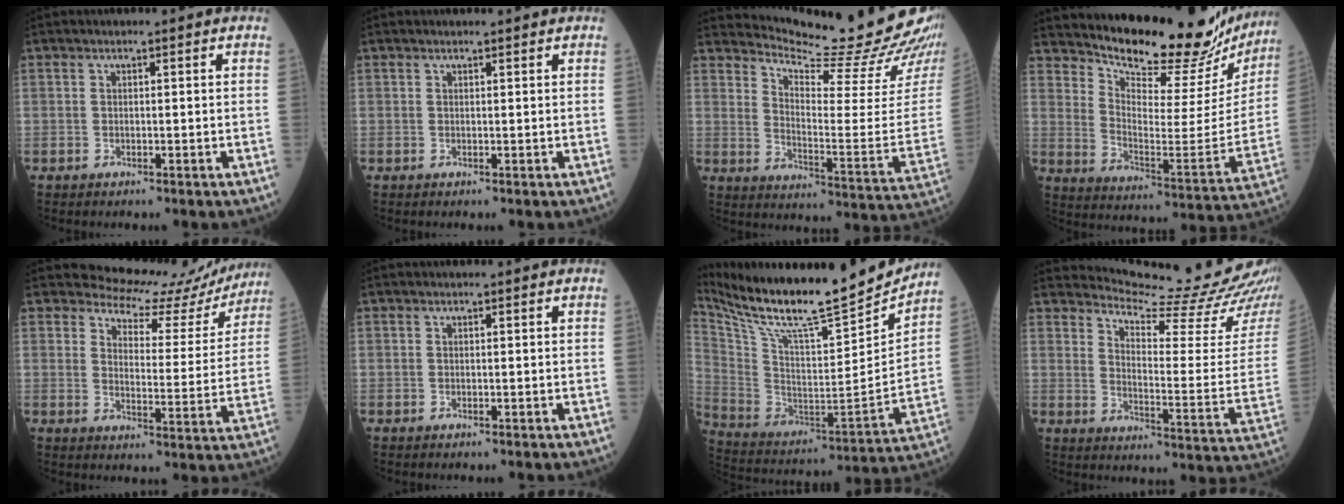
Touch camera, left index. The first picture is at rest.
{"total": 1.1, "force": [1.0, 0.0, 0.3], "torque": [-0.007, 0.006, 0.016]}
{"total": 19.2, "force": [18.1, -1.5, 6.1], "torque": [-0.111, -0.123, 0.243]}
{"total": 23.1, "force": [21.8, 4.2, 6.3], "torque": [-0.101, -0.094, 0.288]}
{"total": 13.1, "force": [12.5, 3.8, 0.5], "torque": [0.009, -0.031, 0.134]}
{"total": 0.0}
{"total": 23.6, "force": [21.2, 2.4, 10.1], "torque": [-0.205, -0.048, 0.345]}
{"total": 16.4, "force": [15.8, -2.0, 3.8], "torque": [-0.065, -0.121, 0.202]}